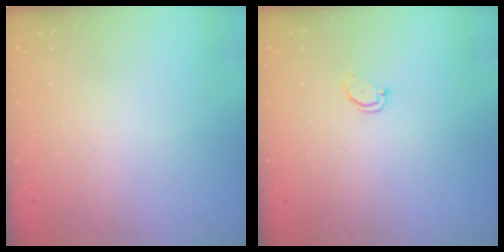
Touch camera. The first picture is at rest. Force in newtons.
{"total": 2.2, "press": 2.2, "slide": 0.2}